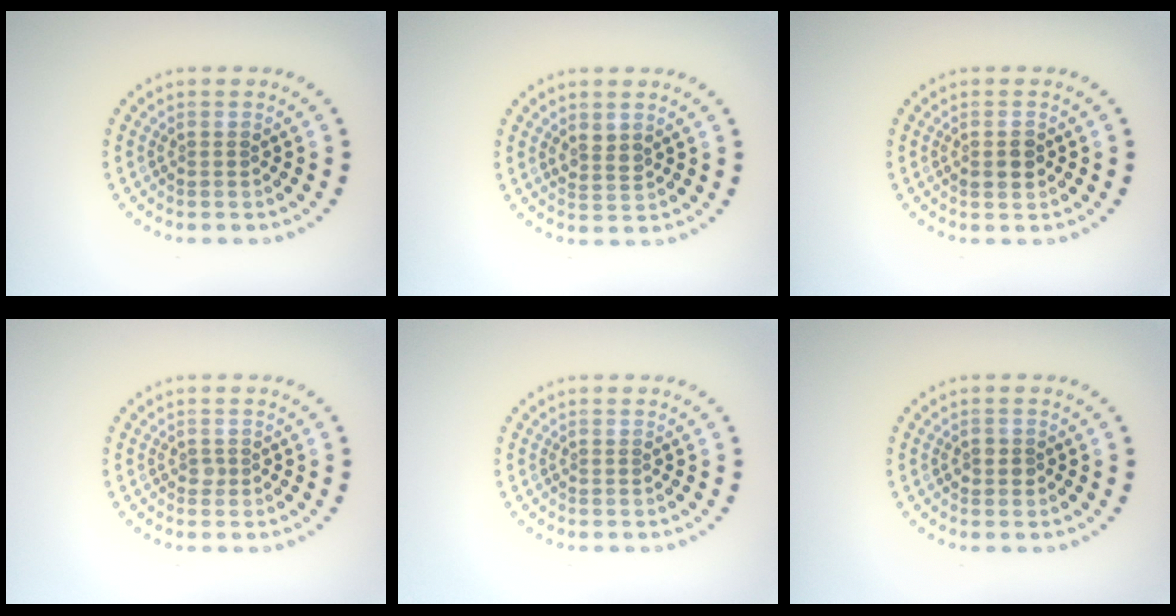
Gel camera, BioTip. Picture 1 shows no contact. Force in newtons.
{"total": 1.5, "press": 1.2, "slide": 0.8}
{"total": 1.3, "press": 1.3, "slide": 0.1}
{"total": 0.7, "press": 0.5, "slide": 0.5}
{"total": 0.0}
{"total": 1.1, "press": 1.0, "slide": 0.4}